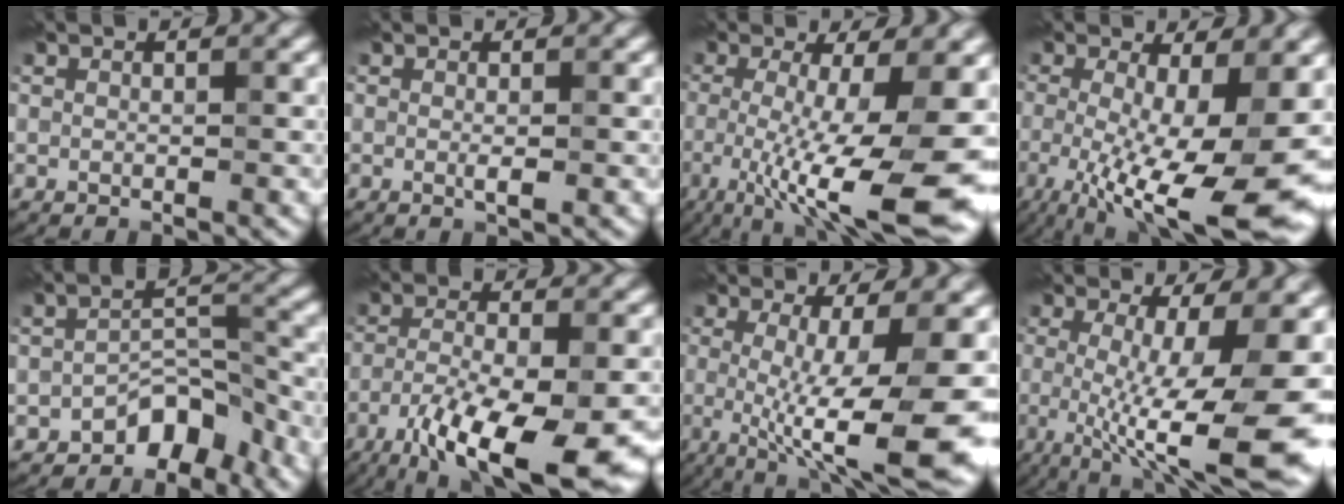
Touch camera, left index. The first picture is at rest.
{"total": 0.9, "force": [-0.1, 0.1, 0.9], "torque": [-0.016, -0.003, -0.001]}
{"total": 13.1, "force": [-4.1, 3.2, 12.0], "torque": [-0.202, -0.023, -0.063]}
{"total": 13.5, "force": [-3.8, 3.5, 12.4], "torque": [-0.181, -0.020, -0.059]}
{"total": 5.0, "force": [-3.5, 2.6, 2.4], "torque": [-0.020, 0.010, -0.064]}
{"total": 12.1, "force": [-6.6, 3.3, 9.6], "torque": [-0.184, -0.022, -0.117]}
{"total": 13.0, "force": [-2.0, 3.2, 12.5], "torque": [-0.176, -0.020, -0.028]}
{"total": 14.4, "force": [-2.5, 3.7, 13.7], "torque": [-0.191, -0.012, -0.040]}